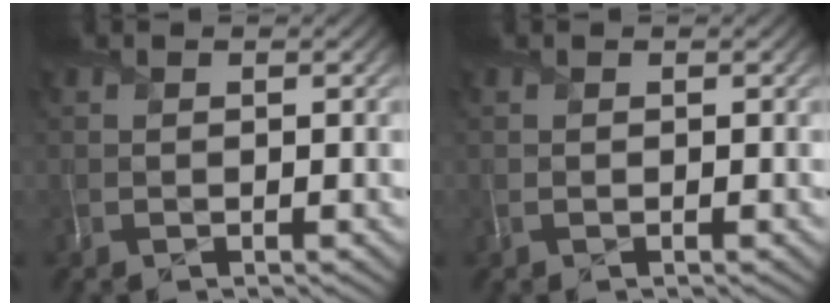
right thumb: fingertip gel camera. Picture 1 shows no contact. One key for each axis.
{"total": 0.0}